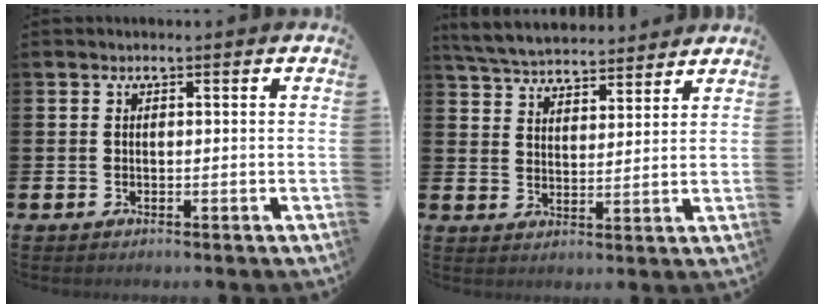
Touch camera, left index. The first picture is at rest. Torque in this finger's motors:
{"motor_torque": [0.92, -0.60, 0.81, 0.06]}